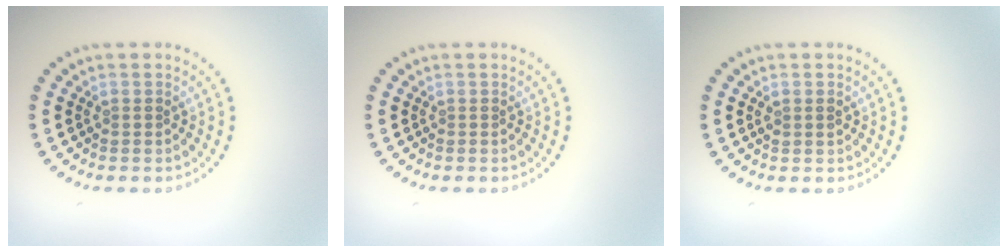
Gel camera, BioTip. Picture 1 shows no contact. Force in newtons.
{"total": 0.0}
{"total": 0.9, "press": 0.8, "slide": 0.2}